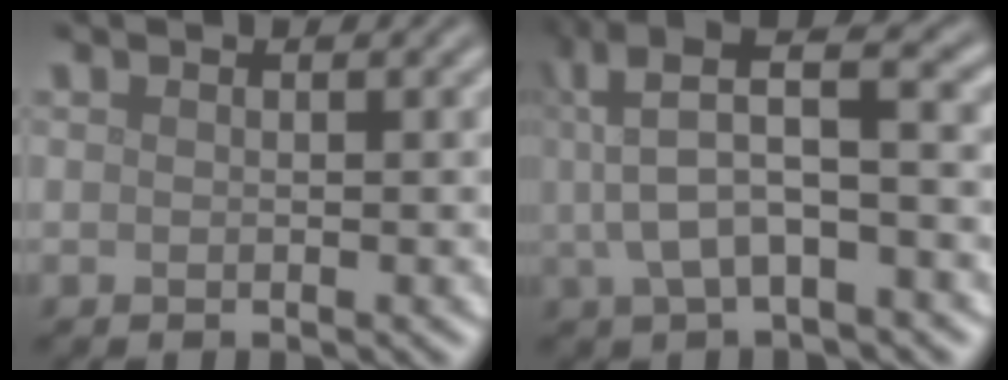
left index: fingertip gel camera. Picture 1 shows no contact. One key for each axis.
{"total": 7.9, "fx": 2.2, "fy": 2.5, "fz": 7.2, "tx": -0.137, "ty": 0.021, "tz": 0.034}